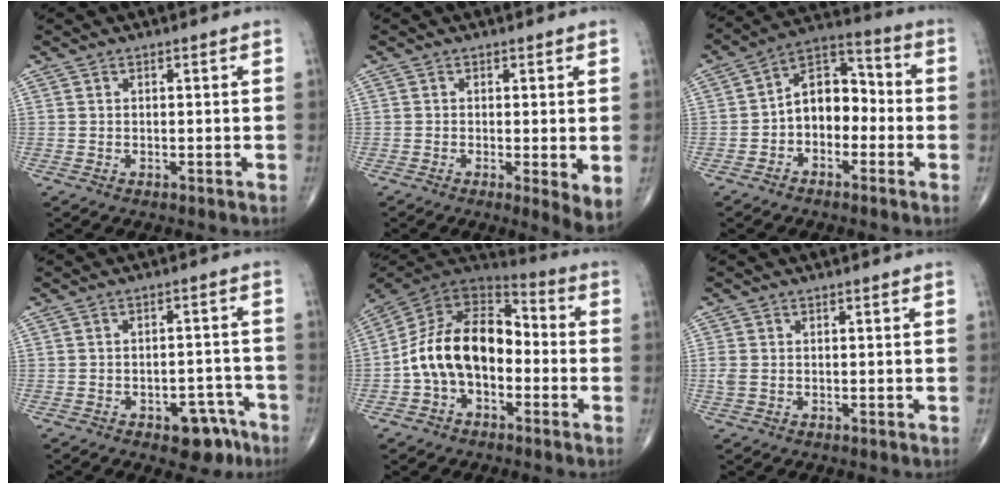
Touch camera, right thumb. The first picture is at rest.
{"total": 4.4, "force": [-0.4, 0.9, 4.3], "torque": [-0.072, -0.017, -0.011]}
{"total": 10.3, "force": [-1.9, 7.1, 7.2], "torque": [-0.080, 0.044, -0.051]}
{"total": 7.2, "force": [-4.3, 3.9, 4.3], "torque": [-0.030, 0.038, -0.052]}
{"total": 16.4, "force": [-2.8, 10.6, 12.2], "torque": [-0.196, 0.054, -0.059]}
{"total": 1.8, "force": [-0.2, 1.4, 1.2], "torque": [-0.040, -0.001, -0.003]}